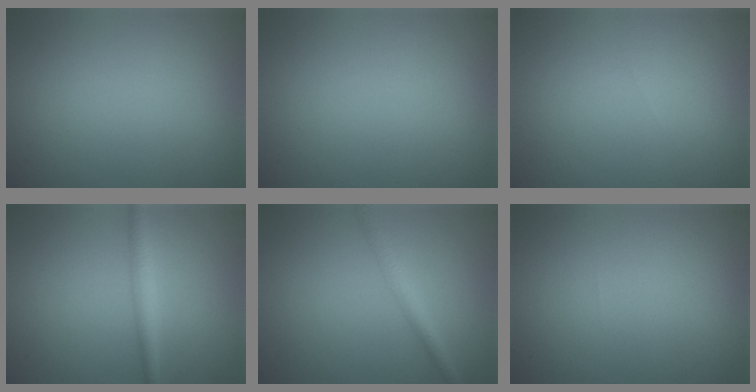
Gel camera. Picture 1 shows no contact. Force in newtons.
{"total": 0.0}
{"total": 0.0}
{"total": 2.2, "press": 2.2, "slide": 0.1}
{"total": 2.6, "press": 2.6, "slide": 0.0}
{"total": 0.0}